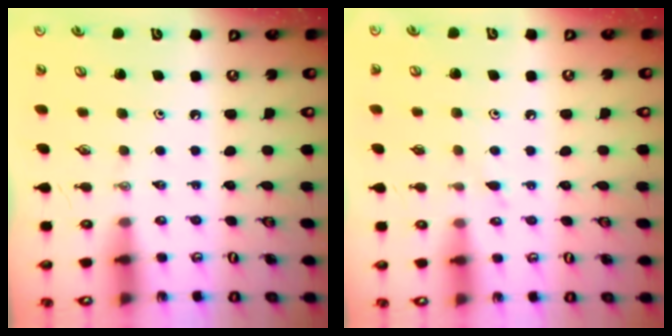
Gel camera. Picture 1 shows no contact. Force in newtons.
{"total": 5.4, "press": 5.3, "slide": 0.5}